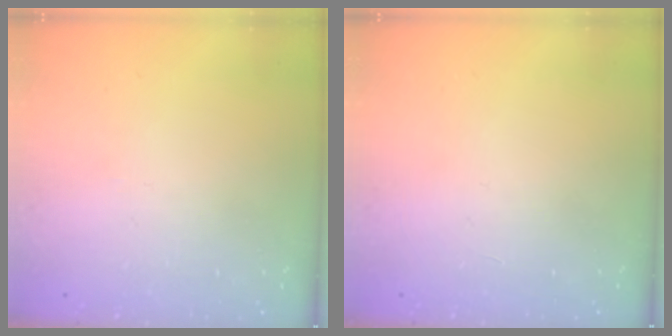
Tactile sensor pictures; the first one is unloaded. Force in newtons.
{"total": 0.0}